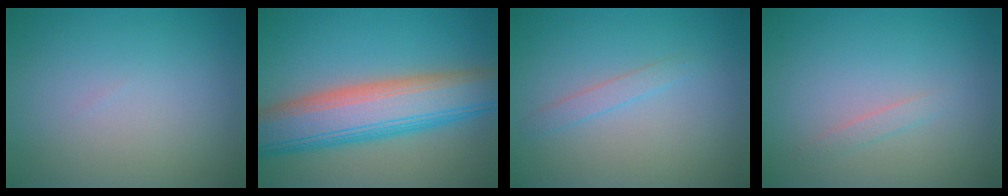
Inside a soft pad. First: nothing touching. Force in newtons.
{"total": 9.7, "press": 9.7, "slide": 0.7}
{"total": 1.2, "press": 1.2, "slide": 0.1}
{"total": 0.9, "press": 0.9, "slide": 0.1}